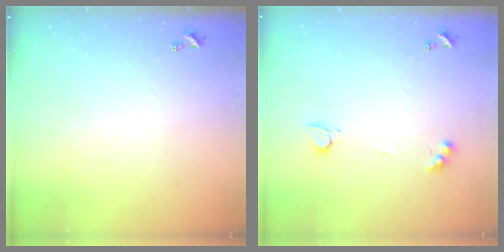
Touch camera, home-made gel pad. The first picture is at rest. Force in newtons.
{"total": 3.1, "press": 3.1, "slide": 0.6}